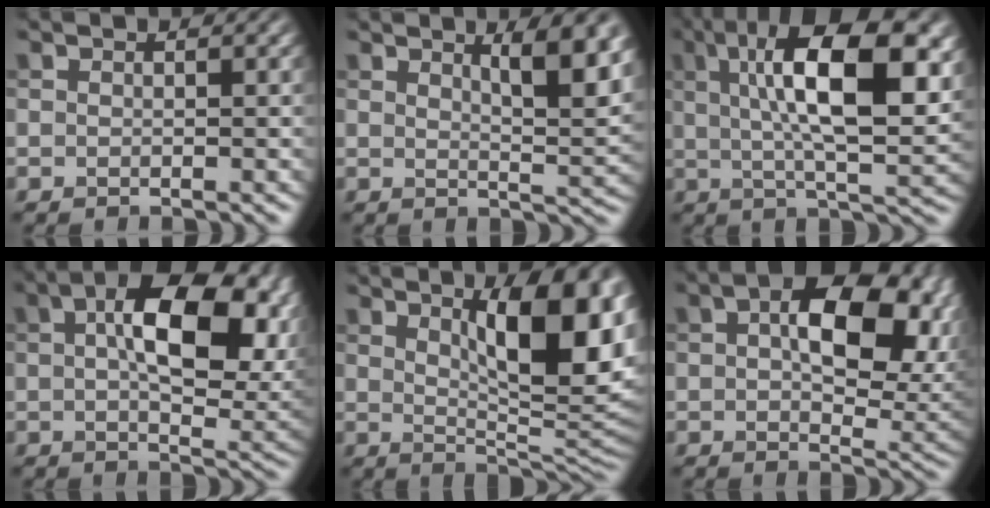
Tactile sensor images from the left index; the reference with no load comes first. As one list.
[{"total": 5.7, "force": [2.8, 1.6, 4.7], "torque": [-0.056, -0.007, 0.043]}, {"total": 14.1, "force": [3.9, 4.8, 12.7], "torque": [-0.194, 0.006, 0.057]}, {"total": 13.2, "force": [3.0, 6.6, 11.1], "torque": [-0.169, 0.003, 0.051]}, {"total": 11.3, "force": [3.5, 3.8, 10.0], "torque": [-0.127, -0.003, 0.059]}, {"total": 11.9, "force": [2.3, 6.6, 9.6], "torque": [-0.133, -0.001, 0.037]}]